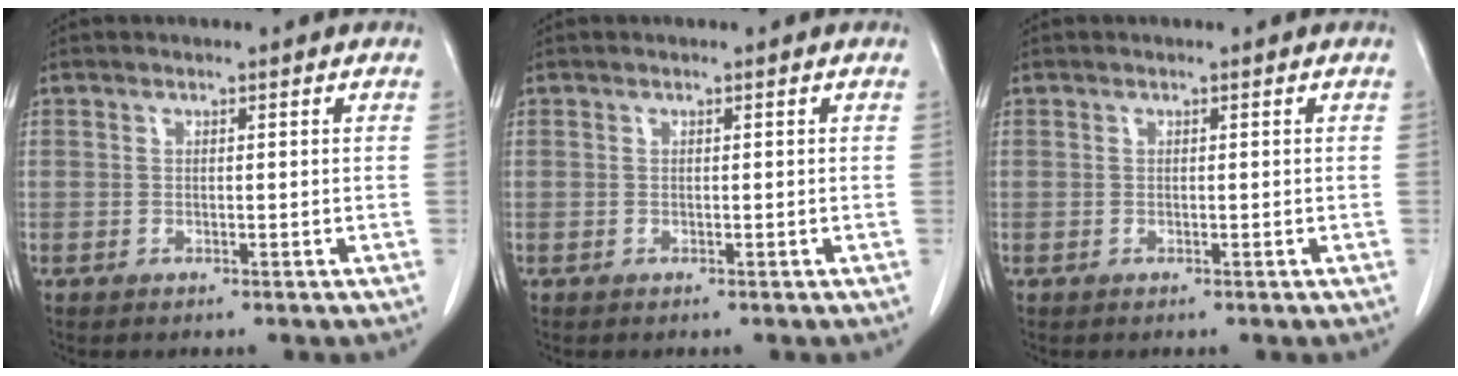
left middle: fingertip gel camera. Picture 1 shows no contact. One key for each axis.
{"total": 0.0}
{"total": 0.0}